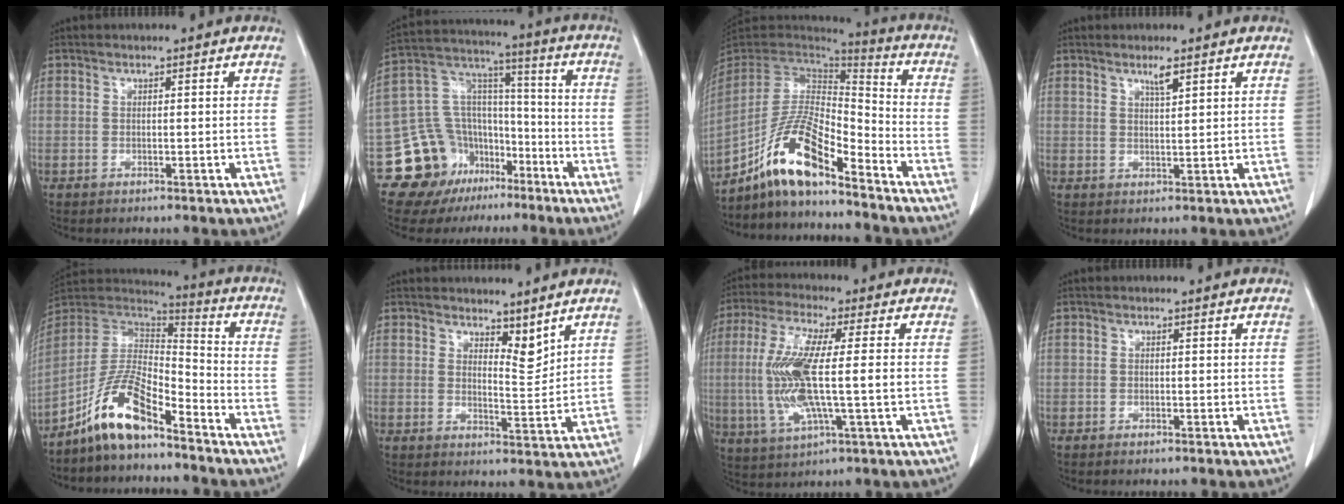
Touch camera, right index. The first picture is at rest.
{"total": 16.6, "force": [-8.7, 13.0, 5.3], "torque": [-0.096, 0.098, -0.134]}
{"total": 13.7, "force": [-9.4, 2.9, 9.6], "torque": [-0.190, 0.010, -0.174]}
{"total": 2.1, "force": [1.4, 0.1, 1.5], "torque": [-0.031, -0.003, 0.027]}
{"total": 11.8, "force": [-8.2, 3.1, 7.8], "torque": [-0.165, 0.017, -0.157]}
{"total": 4.1, "force": [3.4, 1.3, 1.8], "torque": [-0.024, -0.012, 0.059]}
{"total": 12.6, "force": [-0.4, 1.7, 12.5], "torque": [-0.269, -0.005, -0.008]}
{"total": 0.7, "force": [-0.5, 0.1, 0.4], "torque": [-0.011, -0.002, -0.006]}